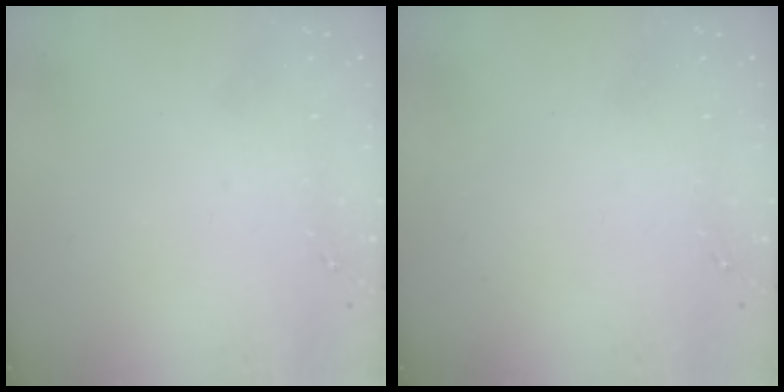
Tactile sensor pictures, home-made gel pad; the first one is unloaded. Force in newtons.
{"total": 0.0}